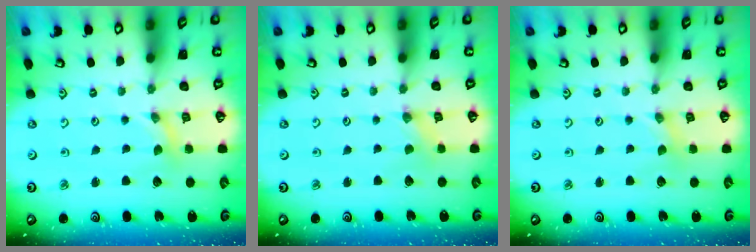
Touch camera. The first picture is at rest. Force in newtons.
{"total": 0.0}
{"total": 0.0}